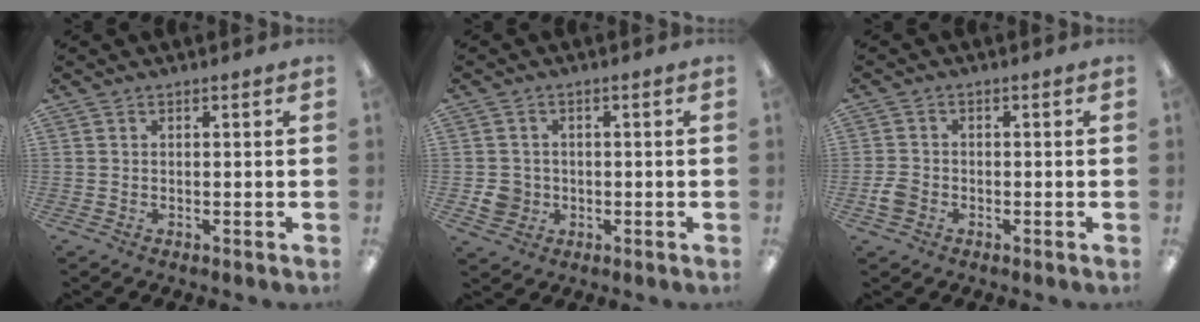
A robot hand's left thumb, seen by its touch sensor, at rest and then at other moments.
{"total": 4.5, "force": [-0.7, 4.3, 1.2], "torque": [-0.022, 0.005, -0.011]}
{"total": 3.3, "force": [-1.2, 2.6, 1.6], "torque": [-0.024, 0.008, -0.022]}